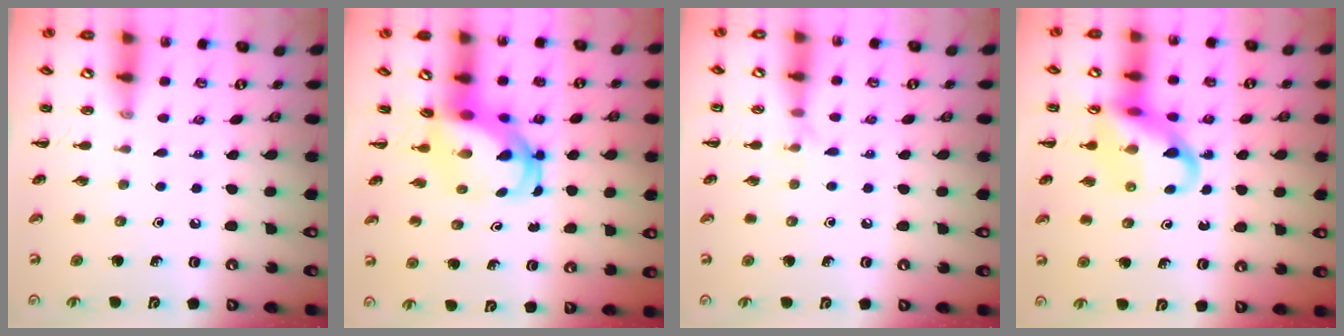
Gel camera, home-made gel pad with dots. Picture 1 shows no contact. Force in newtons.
{"total": 4.8, "press": 4.7, "slide": 0.9}
{"total": 4.8, "press": 4.6, "slide": 1.3}
{"total": 13.3, "press": 13.1, "slide": 2.1}